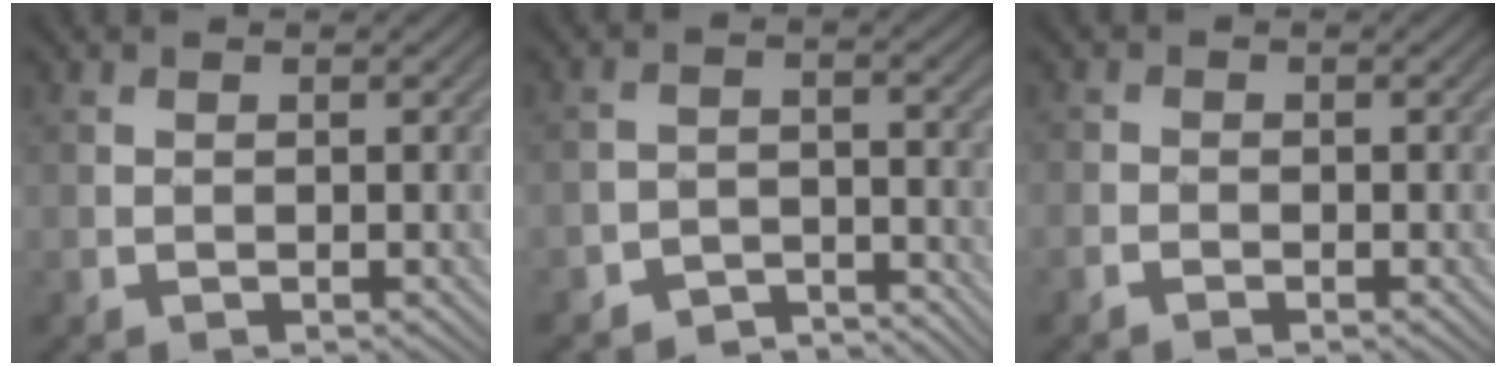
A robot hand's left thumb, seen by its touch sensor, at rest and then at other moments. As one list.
[{"total": 4.3, "force": [-3.9, 1.6, 0.6], "torque": [-0.004, -0.004, -0.072]}, {"total": 1.5, "force": [-1.0, 1.0, 0.3], "torque": [-0.007, -0.002, -0.025]}]